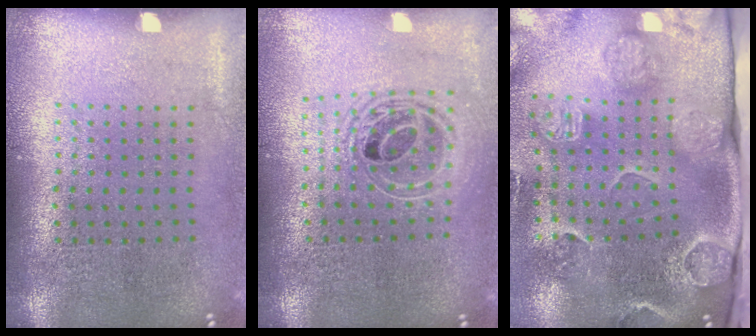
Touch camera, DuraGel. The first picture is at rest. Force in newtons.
{"total": 1.7, "press": 1.4, "slide": 1.0}
{"total": 4.5, "press": 3.4, "slide": 3.0}